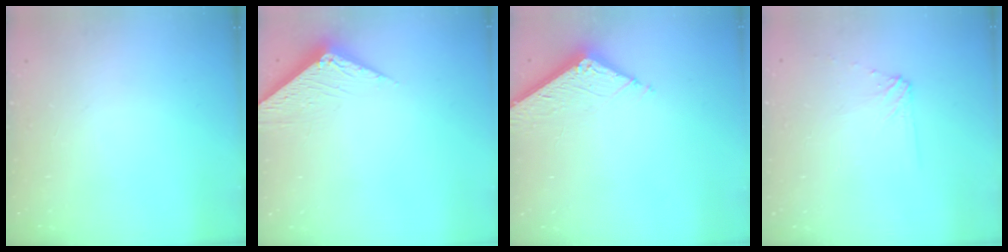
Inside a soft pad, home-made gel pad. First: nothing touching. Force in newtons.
{"total": 4.7, "press": 4.7, "slide": 0.3}
{"total": 6.7, "press": 6.7, "slide": 0.2}
{"total": 5.5, "press": 5.4, "slide": 0.7}